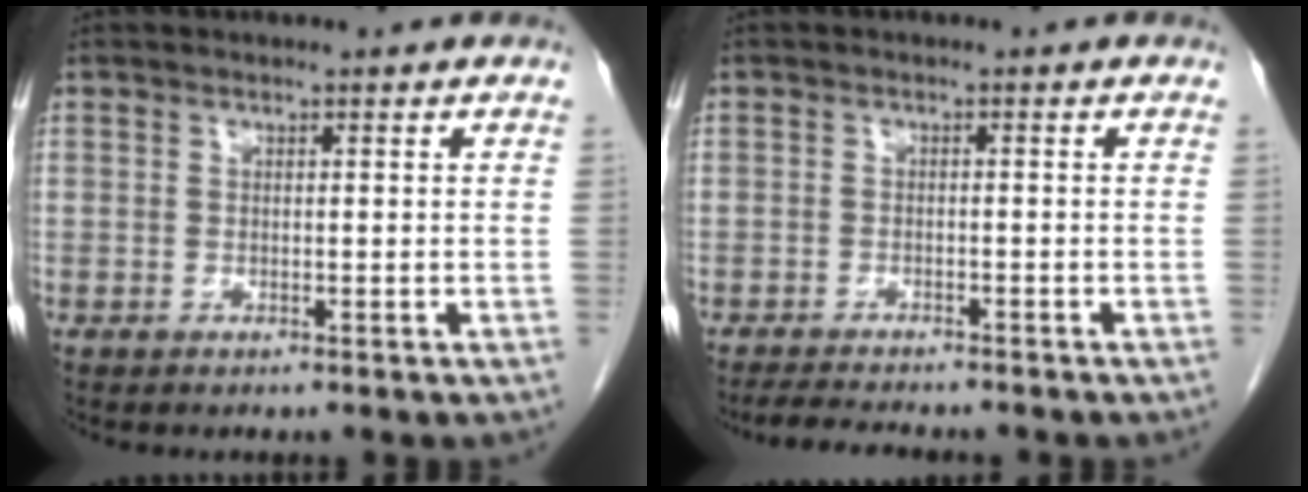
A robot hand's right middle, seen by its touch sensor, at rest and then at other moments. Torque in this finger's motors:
{"motor_torque": [0.06, 0.01, 0.00, 0.02]}